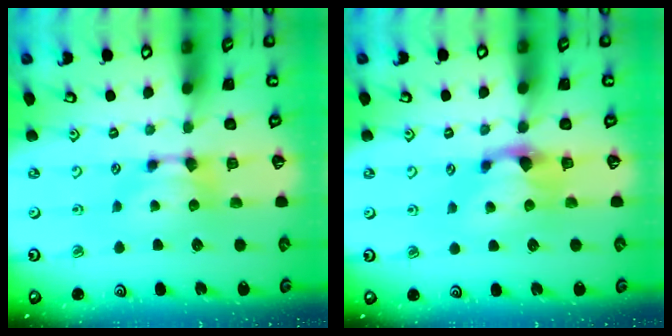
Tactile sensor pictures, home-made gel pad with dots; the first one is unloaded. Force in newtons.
{"total": 1.1, "press": 0.6, "slide": 0.9}